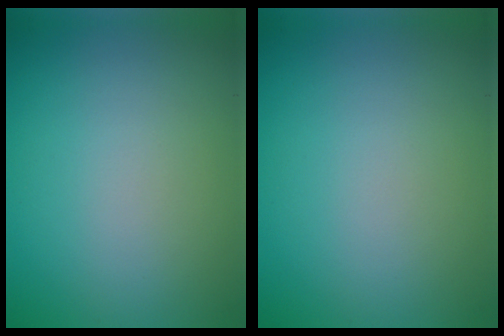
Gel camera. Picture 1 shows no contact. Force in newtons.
{"total": 0.0}